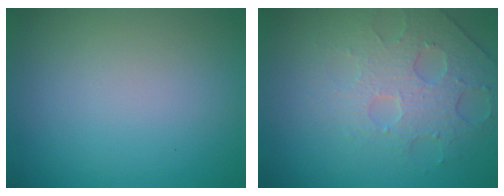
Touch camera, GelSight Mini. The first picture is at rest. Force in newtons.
{"total": 3.8, "press": 3.6, "slide": 1.1}